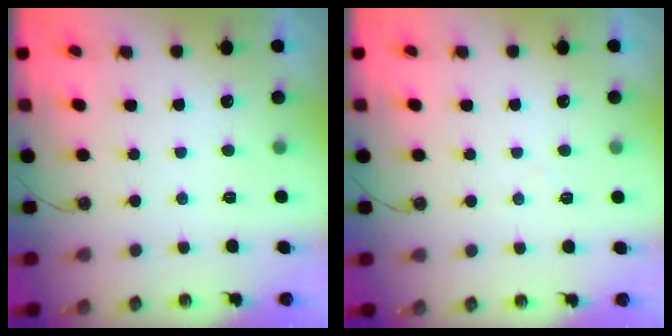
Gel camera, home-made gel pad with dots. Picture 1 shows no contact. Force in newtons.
{"total": 4.1, "press": 4.1, "slide": 0.6}